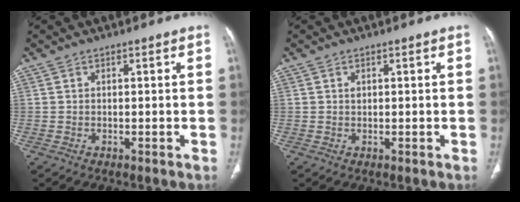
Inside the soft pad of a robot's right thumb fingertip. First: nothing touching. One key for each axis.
{"total": 0.8, "fx": 0.3, "fy": 0.5, "fz": 0.4, "tx": -0.004, "ty": -0.001, "tz": 0.007}